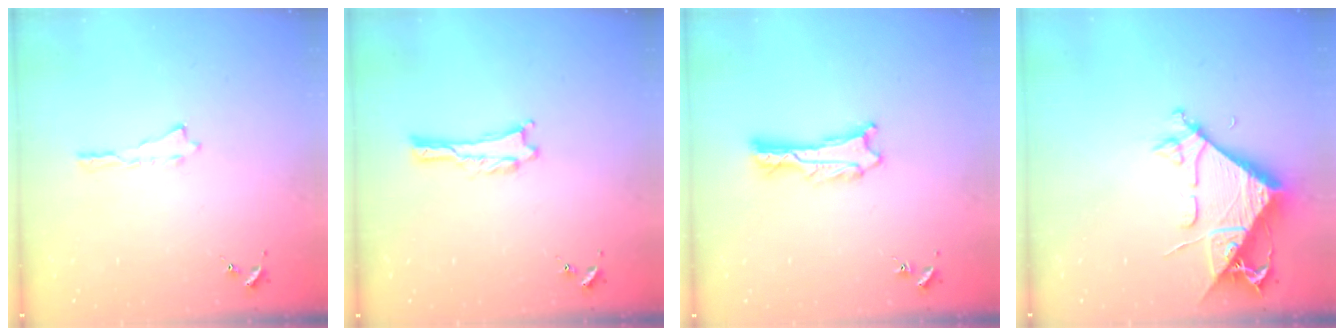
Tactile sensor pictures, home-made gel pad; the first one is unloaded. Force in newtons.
{"total": 0.6, "press": 0.6, "slide": 0.1}
{"total": 1.1, "press": 1.1, "slide": 0.2}
{"total": 8.7, "press": 8.6, "slide": 1.1}